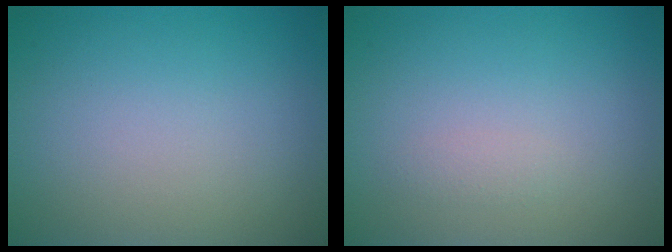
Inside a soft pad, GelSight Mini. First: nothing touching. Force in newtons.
{"total": 0.7, "press": 0.7, "slide": 0.0}